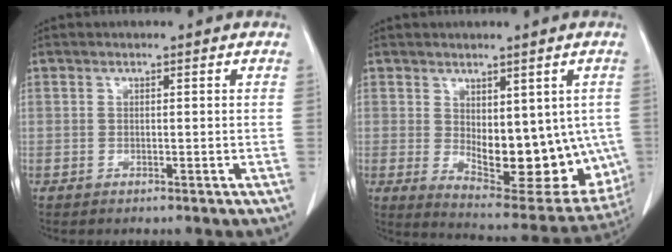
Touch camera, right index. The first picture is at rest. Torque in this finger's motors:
{"motor_torque": [0.78, 0.66, 0.25, 0.08]}